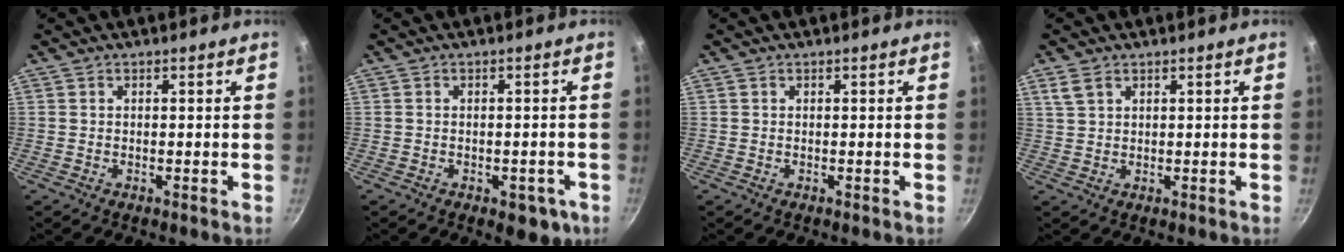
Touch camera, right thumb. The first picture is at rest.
{"total": 5.4, "force": [-2.4, 3.0, 3.7], "torque": [-0.021, 0.016, -0.018]}
{"total": 0.0}
{"total": 3.1, "force": [1.8, 1.9, 1.7], "torque": [-0.031, -0.002, 0.039]}